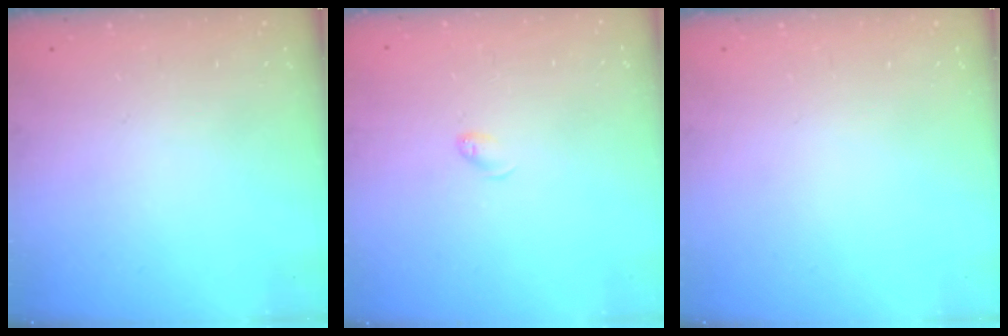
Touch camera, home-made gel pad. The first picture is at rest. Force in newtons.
{"total": 3.9, "press": 3.8, "slide": 0.7}
{"total": 0.0}